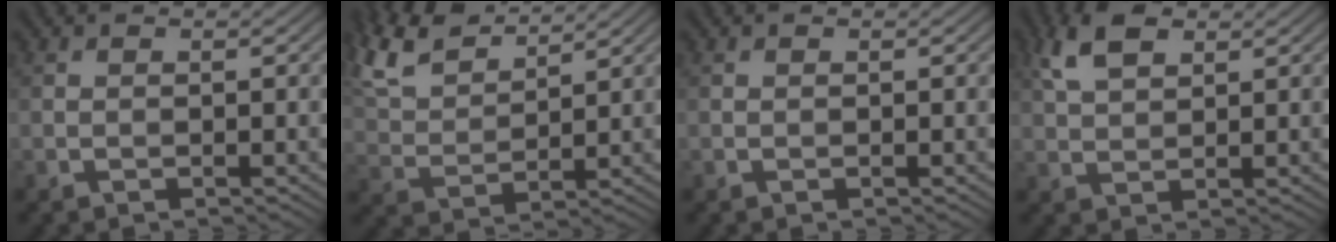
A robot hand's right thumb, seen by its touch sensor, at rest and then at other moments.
{"total": 9.1, "force": [7.2, 2.7, 4.8], "torque": [-0.130, 0.023, 0.151]}
{"total": 0.0}
{"total": 5.3, "force": [2.7, 2.6, 3.8], "torque": [-0.094, 0.012, 0.054]}